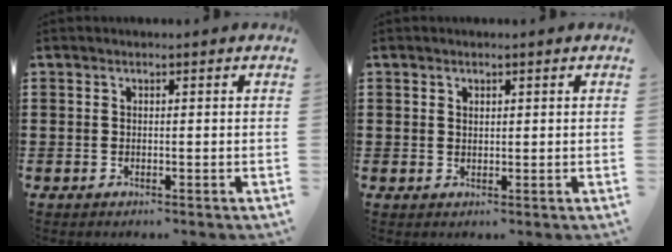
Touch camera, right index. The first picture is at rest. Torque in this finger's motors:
{"motor_torque": [-0.38, 0.52, -0.02, -0.01]}